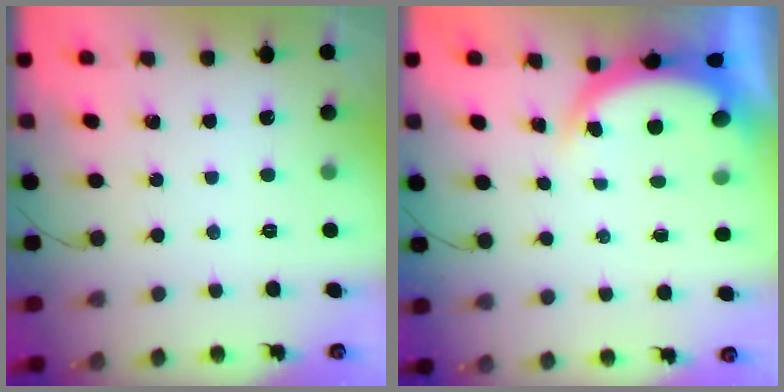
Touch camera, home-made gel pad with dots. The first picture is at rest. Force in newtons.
{"total": 4.5, "press": 4.5, "slide": 0.2}